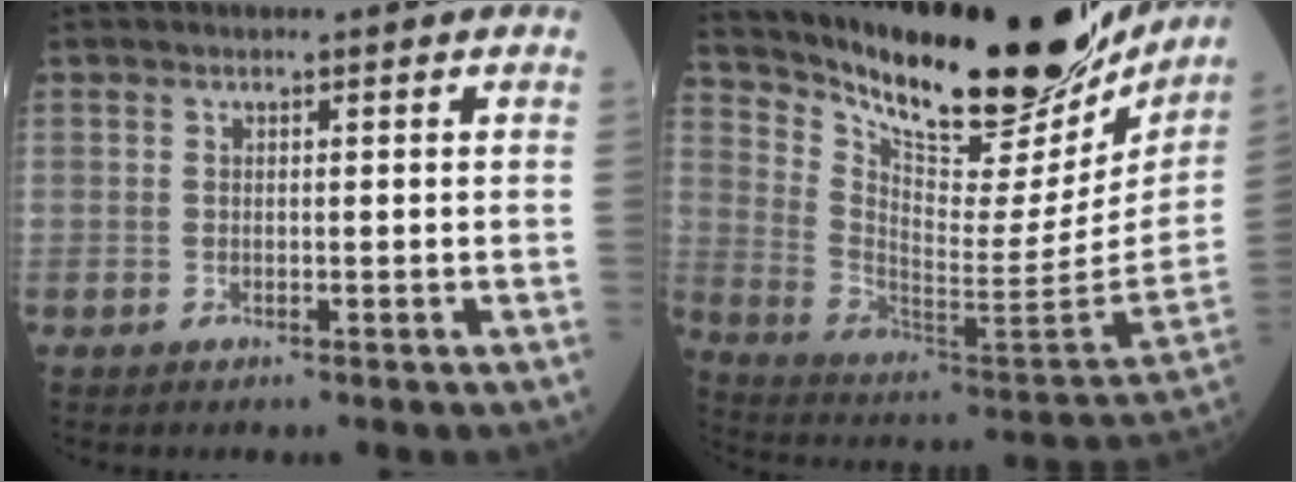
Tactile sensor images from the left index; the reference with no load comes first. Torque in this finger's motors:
{"motor_torque": [0.31, -0.76, 1.05, 0.21]}